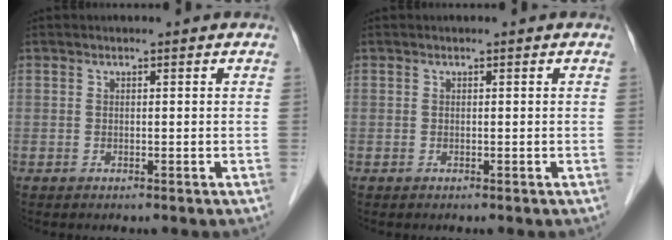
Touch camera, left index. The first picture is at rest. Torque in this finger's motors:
{"motor_torque": [-0.01, 0.00, 0.02, 0.00]}